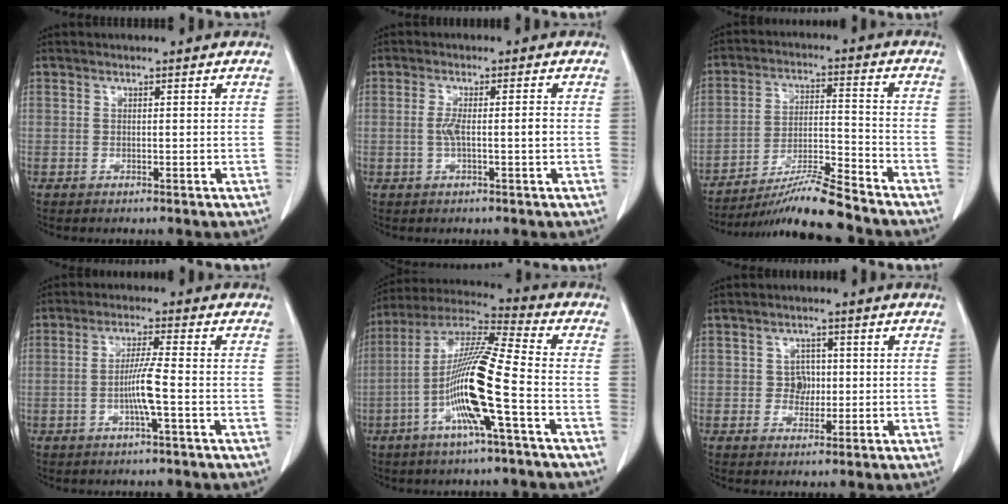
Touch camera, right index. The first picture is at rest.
{"total": 3.4, "force": [-0.5, 0.3, 3.4], "torque": [-0.066, 0.001, -0.008]}
{"total": 11.6, "force": [-10.5, -1.0, 5.0], "torque": [-0.084, -0.006, -0.185]}
{"total": 4.8, "force": [-1.3, -0.6, 4.6], "torque": [-0.092, 0.001, -0.027]}
{"total": 14.6, "force": [-4.4, -0.3, 13.9], "torque": [-0.275, 0.002, -0.094]}
{"total": 2.8, "force": [0.0, 2.5, 1.2], "torque": [-0.013, 0.005, 0.000]}